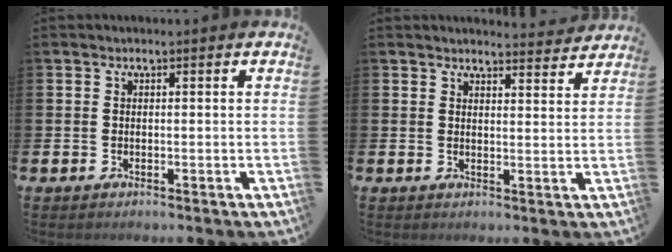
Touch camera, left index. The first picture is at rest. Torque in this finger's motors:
{"motor_torque": [0.87, -1.27, 0.25, 0.07]}